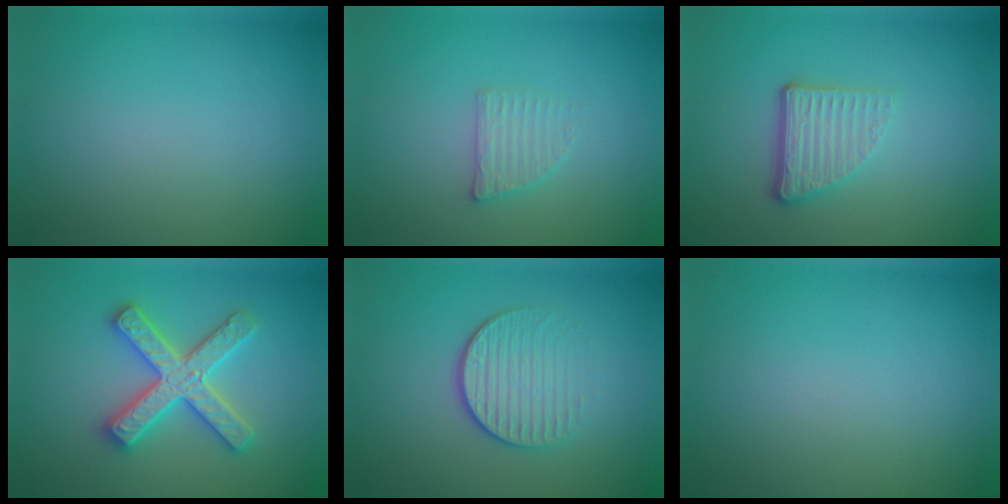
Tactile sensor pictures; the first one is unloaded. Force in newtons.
{"total": 1.9, "press": 1.9, "slide": 0.4}
{"total": 4.0, "press": 2.7, "slide": 2.9}
{"total": 5.0, "press": 4.9, "slide": 0.8}
{"total": 3.9, "press": 2.7, "slide": 2.8}
{"total": 0.0}